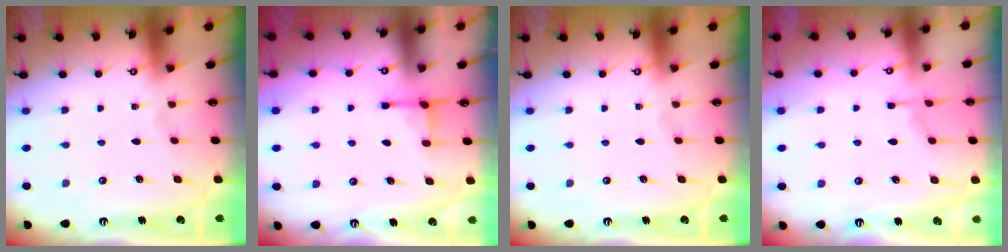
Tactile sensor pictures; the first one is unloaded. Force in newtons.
{"total": 3.0, "press": 3.0, "slide": 0.4}
{"total": 0.0}
{"total": 3.5, "press": 3.4, "slide": 0.6}